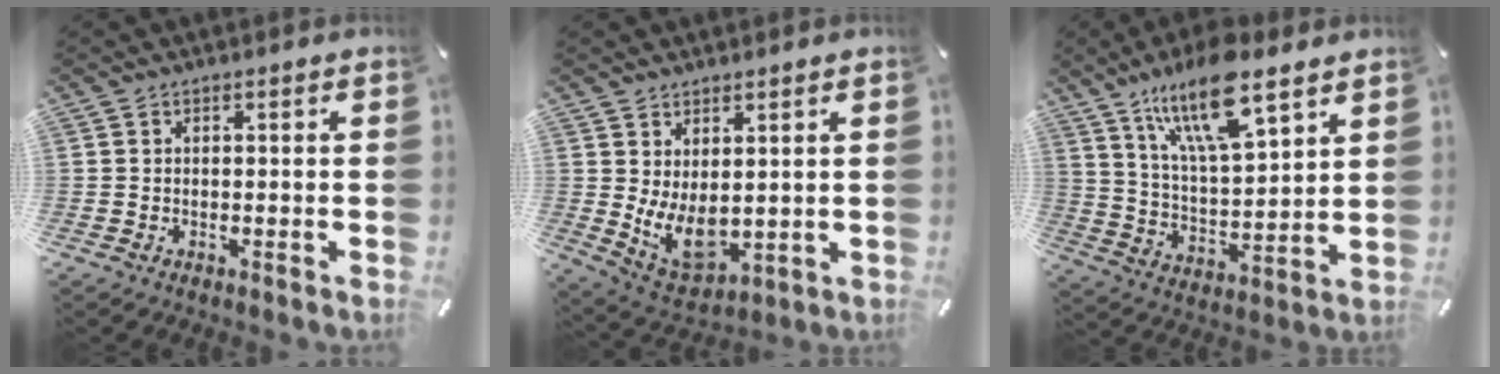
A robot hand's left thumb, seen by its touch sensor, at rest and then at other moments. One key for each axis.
{"total": 8.6, "fx": 1.5, "fy": 5.5, "fz": 6.4, "tx": -0.115, "ty": -0.026, "tz": 0.036}
{"total": 16.9, "fx": 11.9, "fy": 5.5, "fz": 10.6, "tx": -0.202, "ty": -0.049, "tz": 0.205}